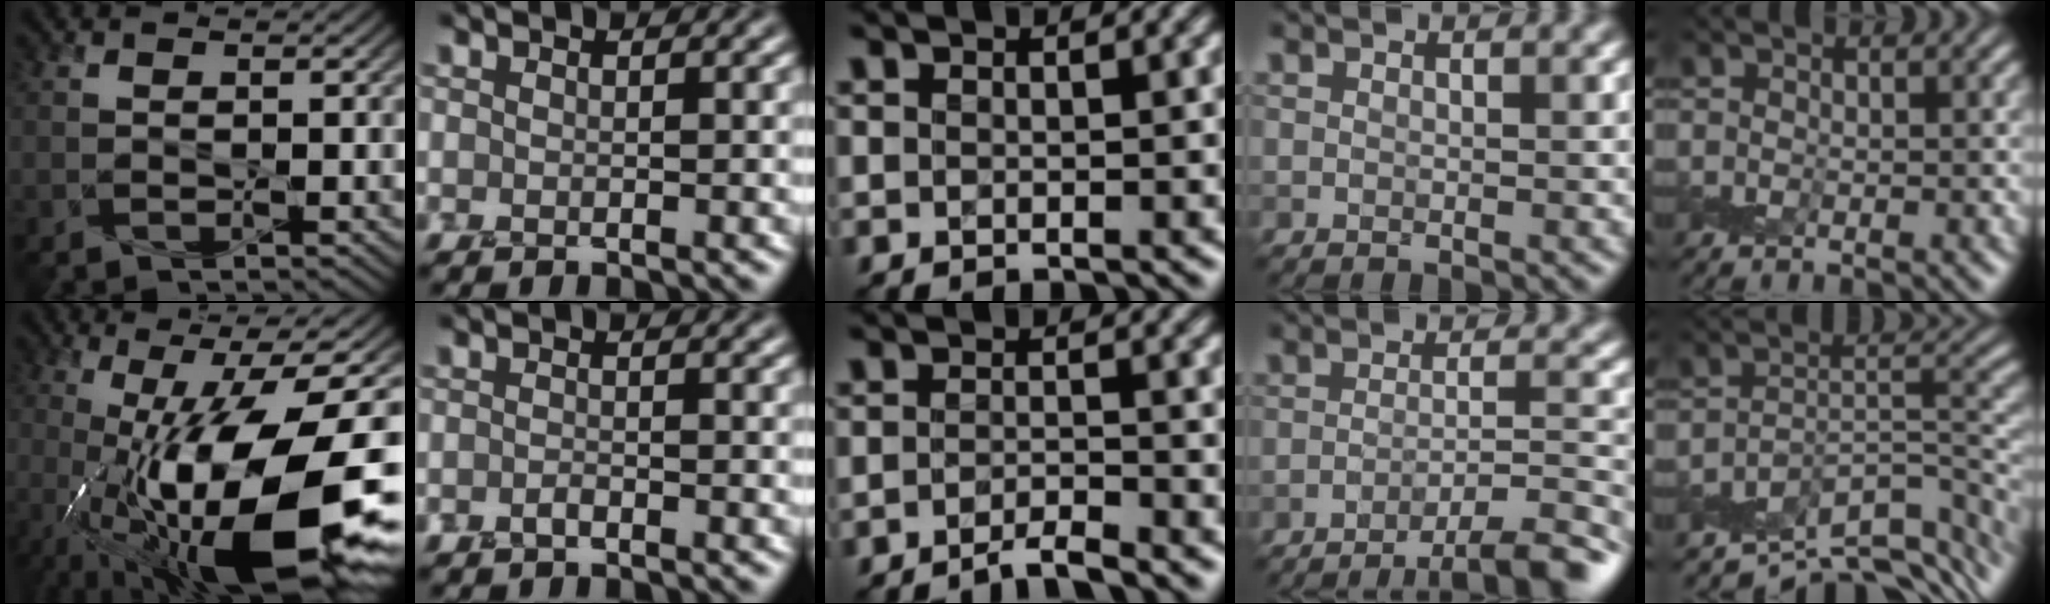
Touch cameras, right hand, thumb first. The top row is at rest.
{"thumb": {"total": 19.4, "force": [-5.8, 5.6, 17.6], "torque": [-0.289, -0.006, -0.098]}, "index": {"total": 0.6, "force": [-0.5, 0.2, 0.2], "torque": [-0.004, 0.007, -0.012]}, "middle": {"total": 2.1, "force": [-1.7, 0.2, 1.2], "torque": [-0.014, 0.007, -0.040]}, "ring": {"total": 7.9, "force": [-5.7, 1.5, 5.2], "torque": [-0.066, 0.006, -0.078]}, "little": {"total": 8.3, "force": [-6.3, 2.9, 4.7], "torque": [-0.059, -0.012, -0.105]}}